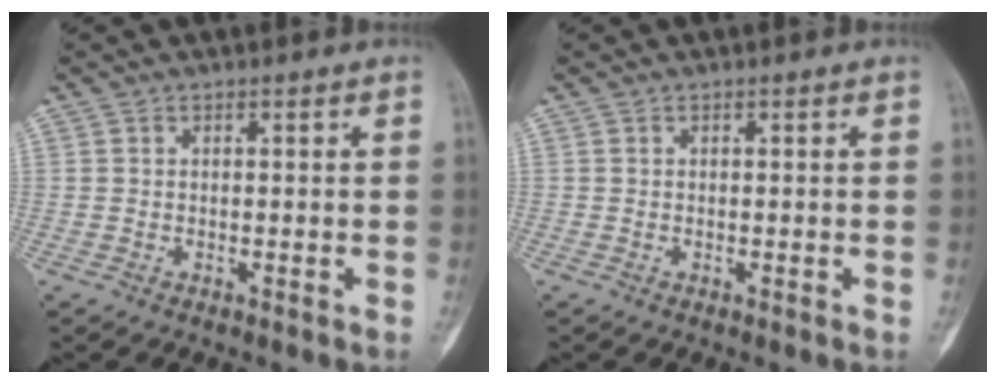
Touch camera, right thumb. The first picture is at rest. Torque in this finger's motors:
{"motor_torque": [-0.35, 0.35, 0.10, 0.01, 0.01]}